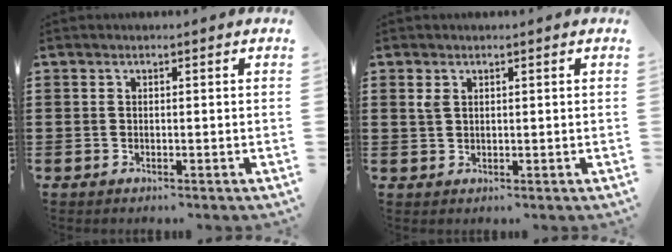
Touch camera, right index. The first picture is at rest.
{"total": 1.6, "force": [0.9, 1.0, 0.9], "torque": [-0.021, 0.005, 0.016]}